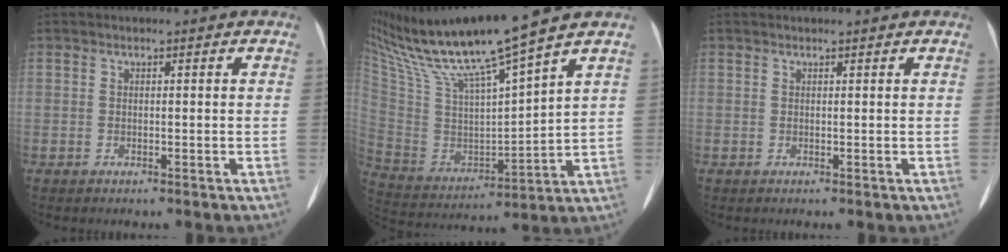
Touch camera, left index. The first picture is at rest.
{"total": 18.8, "force": [15.5, -1.0, 10.6], "torque": [-0.196, -0.008, 0.295]}
{"total": 0.9, "force": [0.9, -0.1, 0.2], "torque": [-0.009, 0.005, 0.013]}